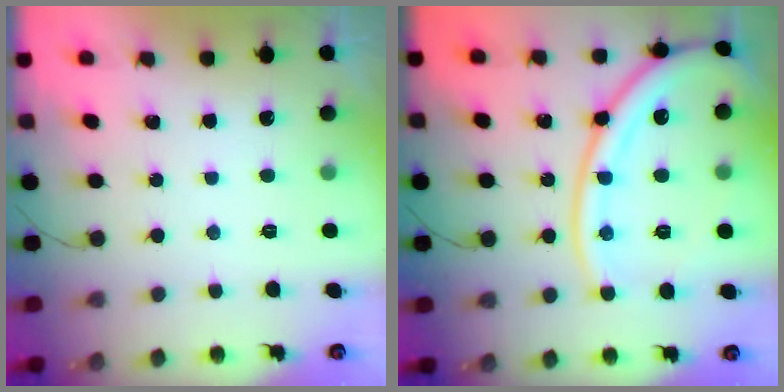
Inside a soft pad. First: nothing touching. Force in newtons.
{"total": 18.7, "press": 18.5, "slide": 2.6}